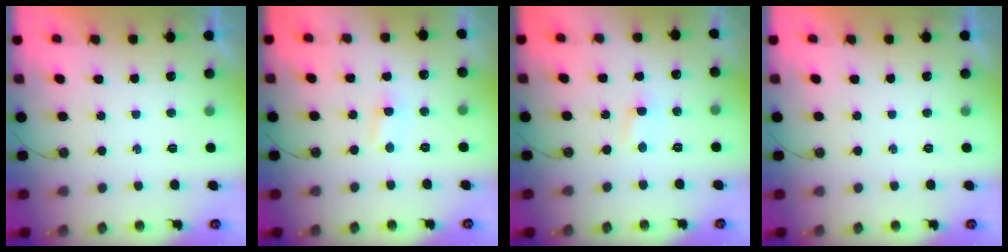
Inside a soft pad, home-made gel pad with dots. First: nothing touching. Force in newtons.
{"total": 2.8, "press": 2.7, "slide": 0.6}
{"total": 1.9, "press": 1.9, "slide": 0.3}
{"total": 0.0}